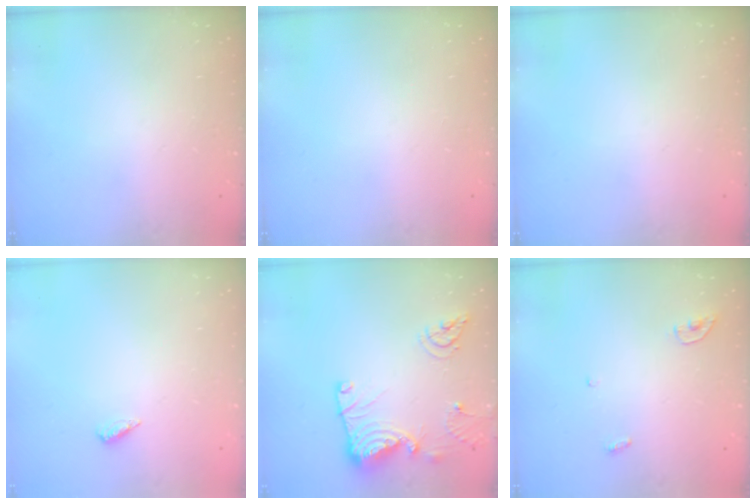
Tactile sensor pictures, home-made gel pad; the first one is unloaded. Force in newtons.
{"total": 0.0}
{"total": 0.0}
{"total": 2.6, "press": 2.2, "slide": 1.3}
{"total": 14.1, "press": 14.0, "slide": 1.1}
{"total": 3.6, "press": 3.5, "slide": 0.4}